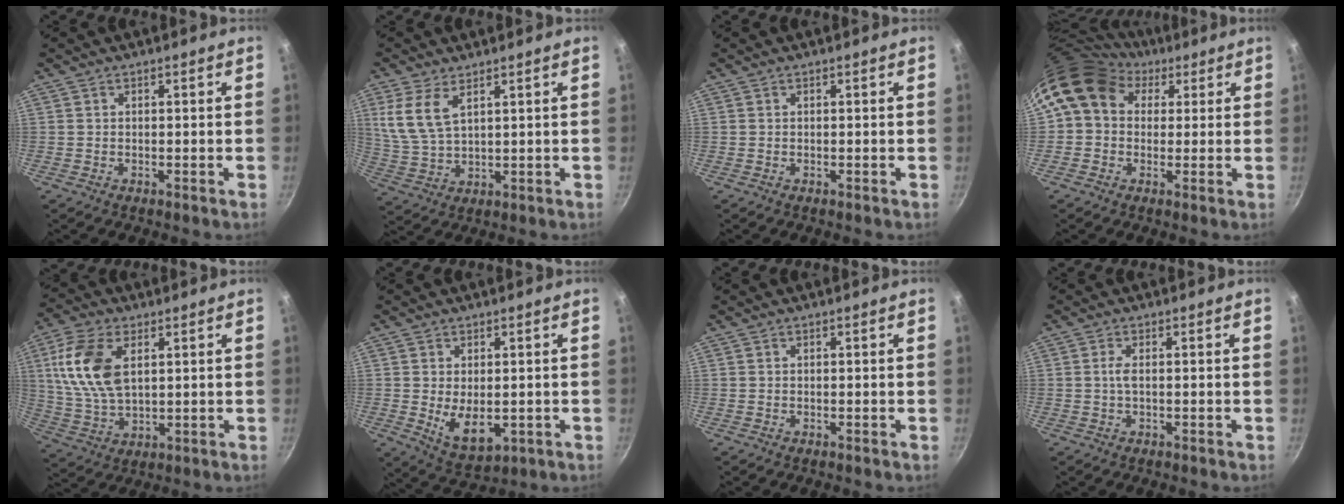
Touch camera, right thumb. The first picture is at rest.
{"total": 8.2, "force": [3.8, 4.0, 6.1], "torque": [-0.124, -0.019, 0.084]}
{"total": 0.0}
{"total": 12.2, "force": [4.6, 9.5, 6.1], "torque": [-0.087, 0.012, 0.062]}
{"total": 13.5, "force": [3.8, 7.5, 10.5], "torque": [-0.205, -0.008, 0.079]}
{"total": 7.8, "force": [-0.6, 4.5, 6.3], "torque": [-0.093, -0.019, 0.010]}
{"total": 0.0}
{"total": 1.5, "force": [0.0, 0.3, 1.5], "torque": [-0.037, 0.002, -0.001]}